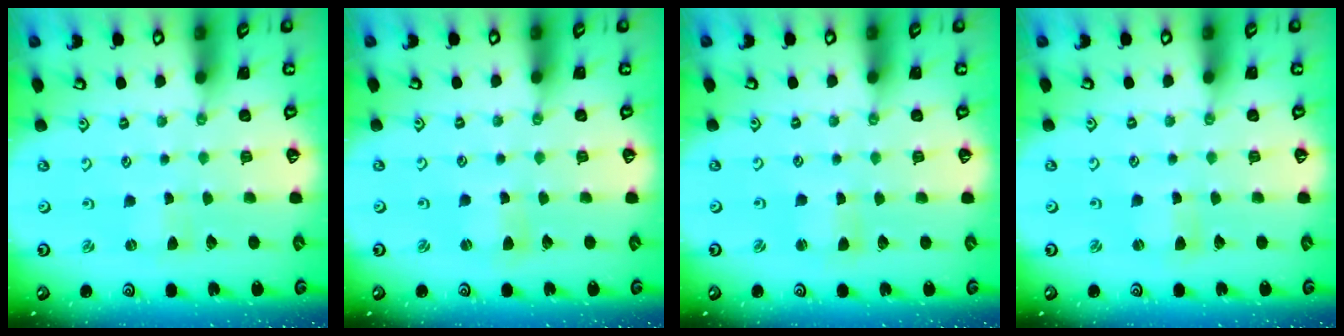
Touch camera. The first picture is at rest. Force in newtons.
{"total": 1.8, "press": 1.8, "slide": 0.2}
{"total": 1.2, "press": 1.2, "slide": 0.3}
{"total": 1.0, "press": 1.0, "slide": 0.2}